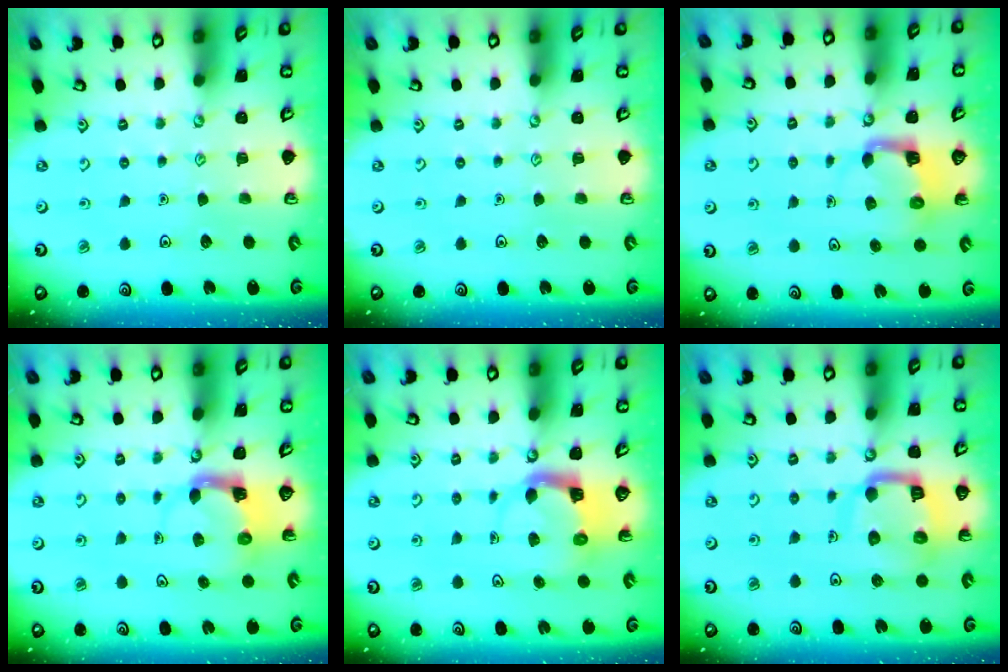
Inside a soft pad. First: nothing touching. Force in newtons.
{"total": 0.0}
{"total": 4.2, "press": 4.1, "slide": 0.4}
{"total": 4.0, "press": 3.9, "slide": 0.7}
{"total": 3.8, "press": 3.8, "slide": 0.6}
{"total": 11.8, "press": 11.7, "slide": 1.3}